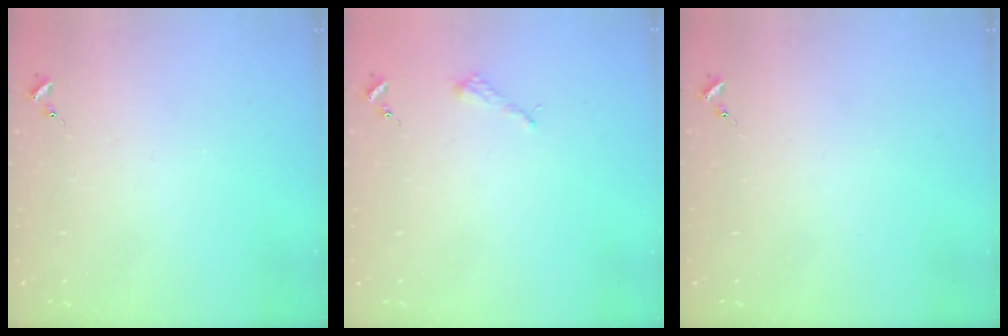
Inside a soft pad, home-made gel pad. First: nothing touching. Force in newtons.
{"total": 2.2, "press": 2.2, "slide": 0.3}
{"total": 0.0}